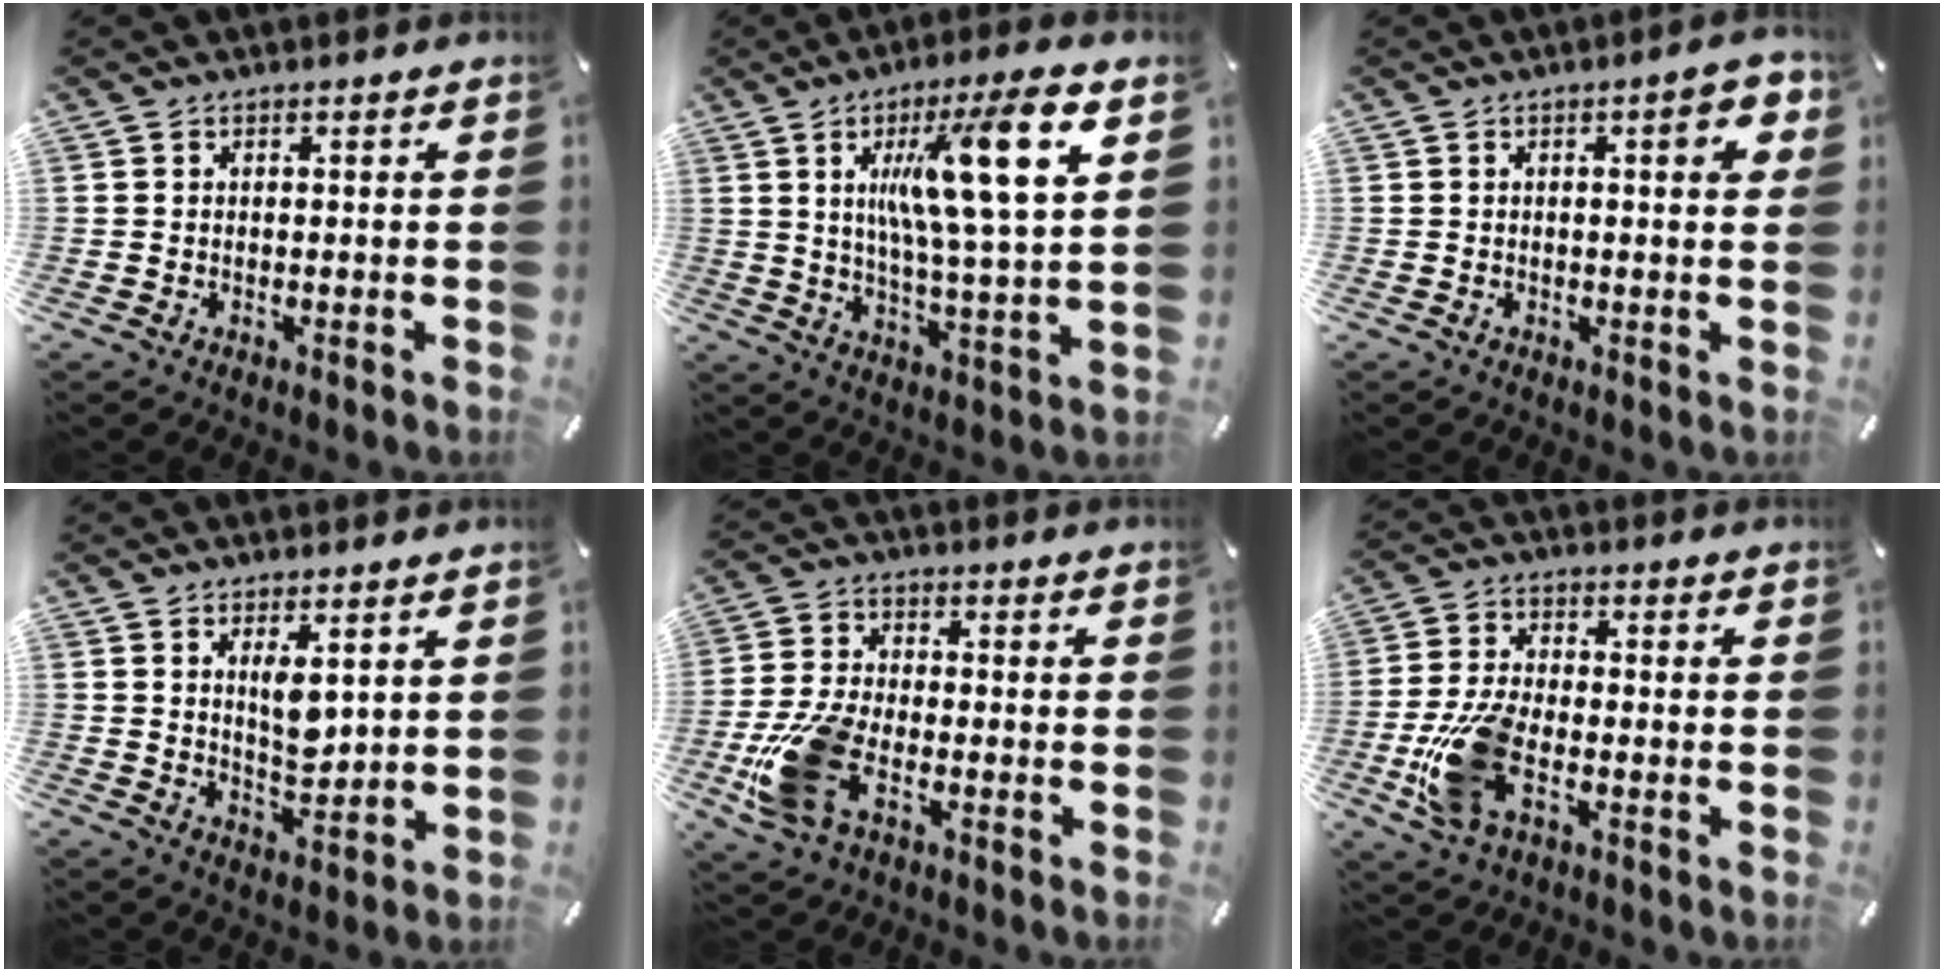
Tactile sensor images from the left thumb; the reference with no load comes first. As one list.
[{"total": 16.4, "force": [6.4, 2.9, 14.8], "torque": [-0.250, -0.016, 0.090]}, {"total": 5.4, "force": [1.5, 1.7, 4.9], "torque": [-0.063, -0.002, 0.017]}, {"total": 6.2, "force": [3.0, 2.7, 4.8], "torque": [-0.072, -0.023, 0.047]}, {"total": 12.5, "force": [-4.9, 6.8, 9.2], "torque": [-0.204, 0.004, -0.089]}, {"total": 12.4, "force": [-4.1, 6.3, 9.9], "torque": [-0.217, -0.003, -0.072]}]